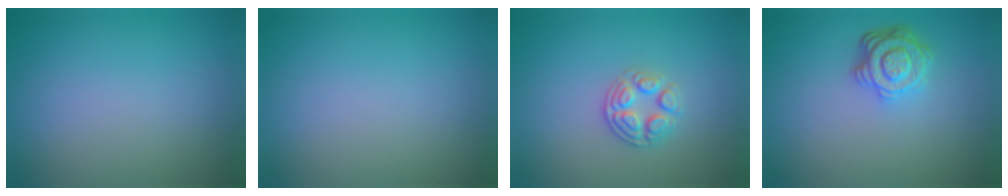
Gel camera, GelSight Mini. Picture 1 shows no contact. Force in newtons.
{"total": 0.0}
{"total": 2.7, "press": 2.5, "slide": 0.9}
{"total": 4.2, "press": 3.3, "slide": 2.7}